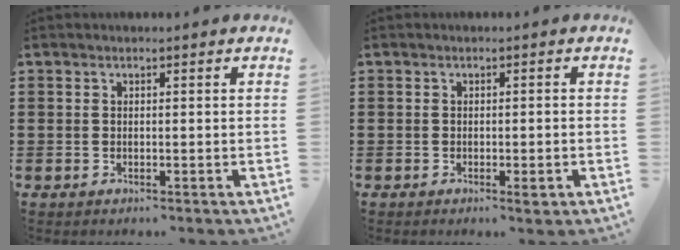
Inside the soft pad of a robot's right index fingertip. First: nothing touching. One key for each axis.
{"total": 1.3, "fx": -0.5, "fy": 0.2, "fz": 1.2, "tx": -0.021, "ty": -0.006, "tz": -0.007}